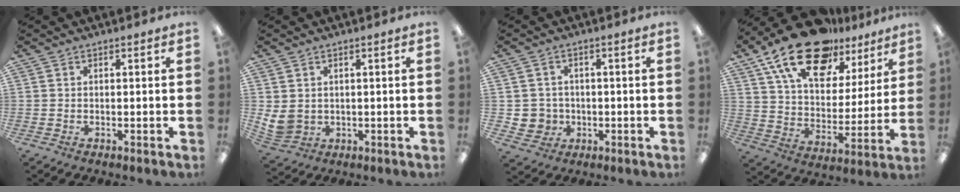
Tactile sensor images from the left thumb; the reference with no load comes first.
{"total": 5.0, "force": [1.5, 4.2, 2.2], "torque": [-0.059, -0.007, 0.032]}
{"total": 4.5, "force": [-0.2, 4.5, 0.5], "torque": [-0.010, 0.009, -0.001]}
{"total": 20.9, "force": [14.6, 10.1, 10.9], "torque": [-0.192, -0.080, 0.259]}